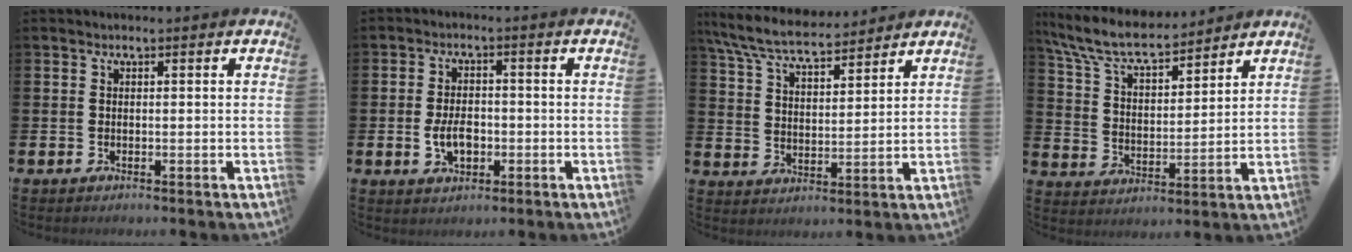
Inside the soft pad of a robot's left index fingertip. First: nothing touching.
{"total": 4.2, "force": [-0.7, 2.0, 3.6], "torque": [-0.071, 0.002, -0.014]}
{"total": 7.6, "force": [7.0, 1.3, 2.5], "torque": [-0.080, -0.034, 0.129]}
{"total": 8.2, "force": [7.4, 1.9, 3.0], "torque": [-0.095, -0.044, 0.133]}